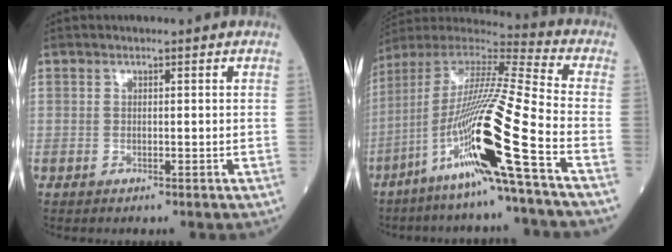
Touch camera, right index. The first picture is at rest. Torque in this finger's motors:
{"motor_torque": [1.23, -0.90, 1.05, 0.21]}